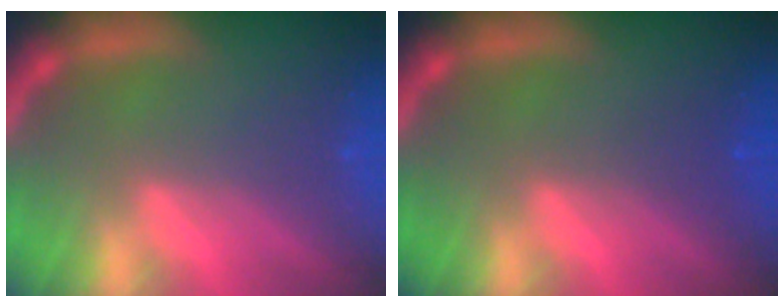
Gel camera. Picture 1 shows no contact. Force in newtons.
{"total": 1.0}